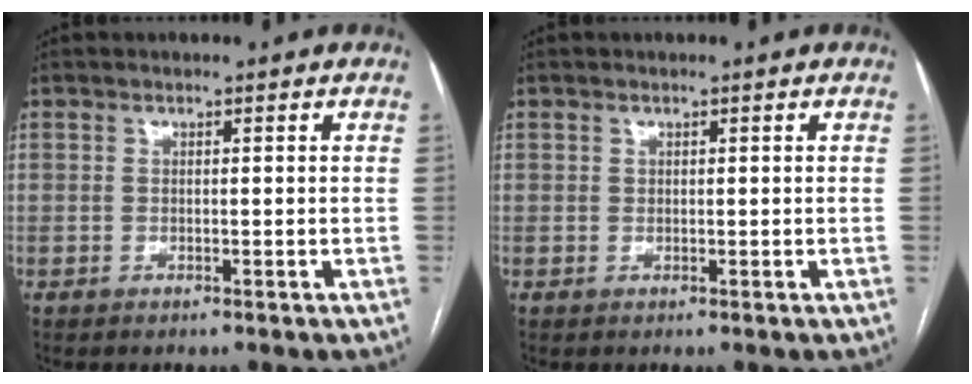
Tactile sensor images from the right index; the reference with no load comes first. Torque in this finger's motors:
{"motor_torque": [0.00, 0.08, -0.06, 0.00]}